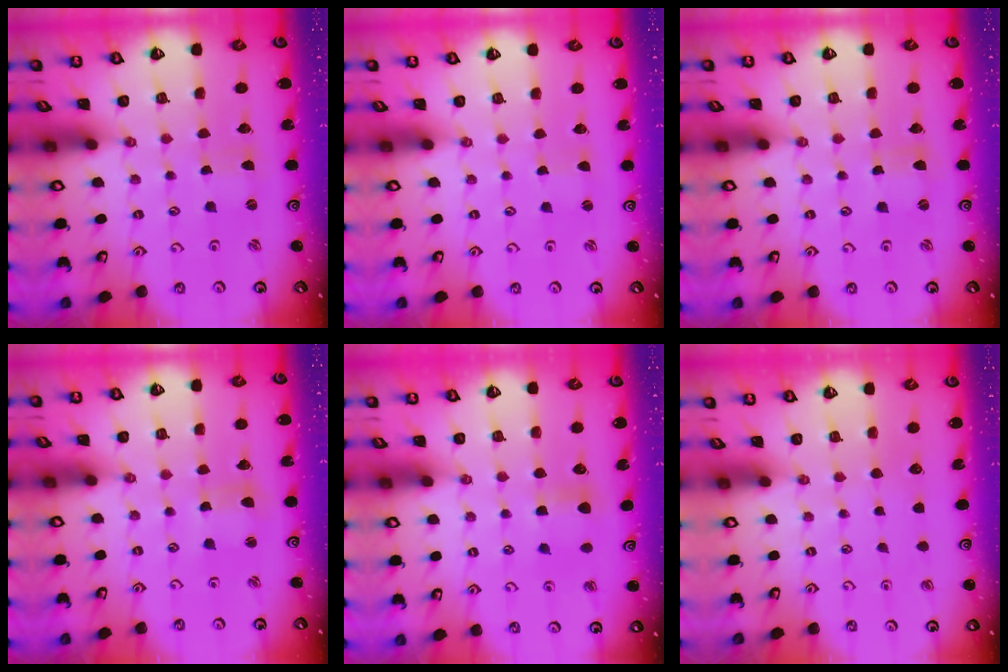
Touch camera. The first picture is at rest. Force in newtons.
{"total": 0.0}
{"total": 0.0}
{"total": 3.7, "press": 3.7, "slide": 0.5}
{"total": 5.8, "press": 5.7, "slide": 0.5}
{"total": 0.0}